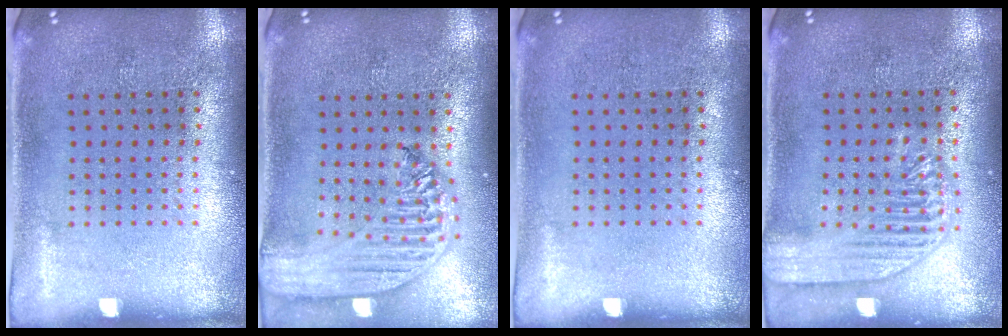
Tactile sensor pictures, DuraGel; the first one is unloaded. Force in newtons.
{"total": 2.8, "press": 2.2, "slide": 1.6}
{"total": 0.0}
{"total": 1.9, "press": 1.9, "slide": 0.2}